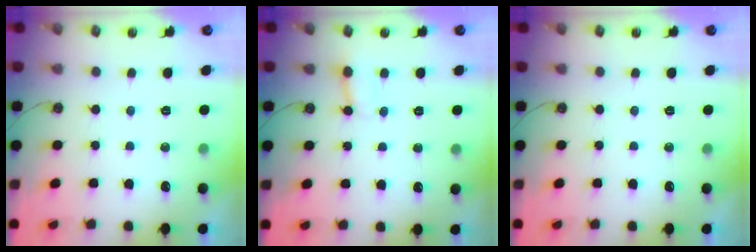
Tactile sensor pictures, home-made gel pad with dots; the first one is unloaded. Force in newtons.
{"total": 3.0, "press": 2.9, "slide": 0.4}
{"total": 0.0}